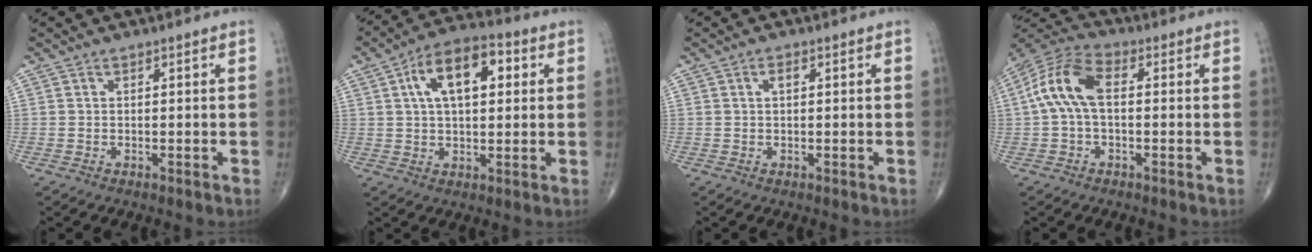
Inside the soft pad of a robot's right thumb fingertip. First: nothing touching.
{"total": 12.9, "force": [3.5, 6.7, 10.4], "torque": [-0.158, 0.017, 0.051]}
{"total": 1.6, "force": [0.5, 0.8, 1.3], "torque": [-0.024, 0.005, 0.008]}
{"total": 10.6, "force": [0.7, 5.8, 8.9], "torque": [-0.186, 0.032, 0.003]}